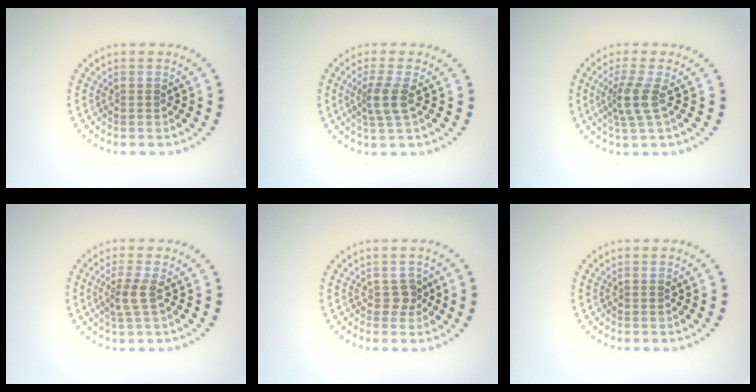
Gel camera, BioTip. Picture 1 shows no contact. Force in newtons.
{"total": 2.5, "press": 2.0, "slide": 1.5}
{"total": 2.7, "press": 2.0, "slide": 1.8}
{"total": 2.1, "press": 1.7, "slide": 1.3}
{"total": 1.2, "press": 0.9, "slide": 0.8}
{"total": 0.0}